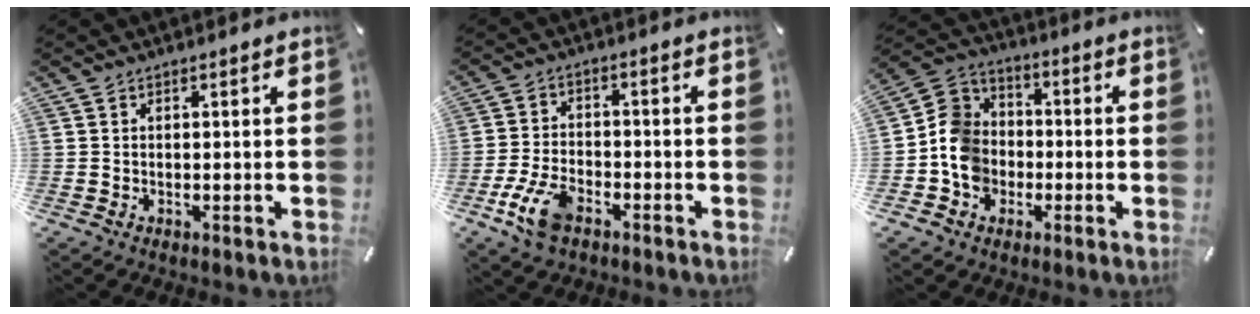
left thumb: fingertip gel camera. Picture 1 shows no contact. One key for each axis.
{"total": 9.1, "fx": -4.8, "fy": 4.9, "fz": 6.0, "tx": -0.134, "ty": 0.012, "tz": -0.089}
{"total": 10.5, "fx": -2.7, "fy": 9.4, "fz": 4.0, "tx": -0.095, "ty": 0.033, "tz": -0.048}